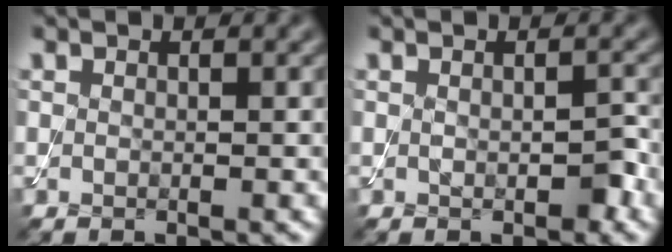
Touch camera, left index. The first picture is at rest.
{"total": 1.6, "force": [-0.4, 1.0, 1.2], "torque": [-0.018, -0.003, -0.005]}